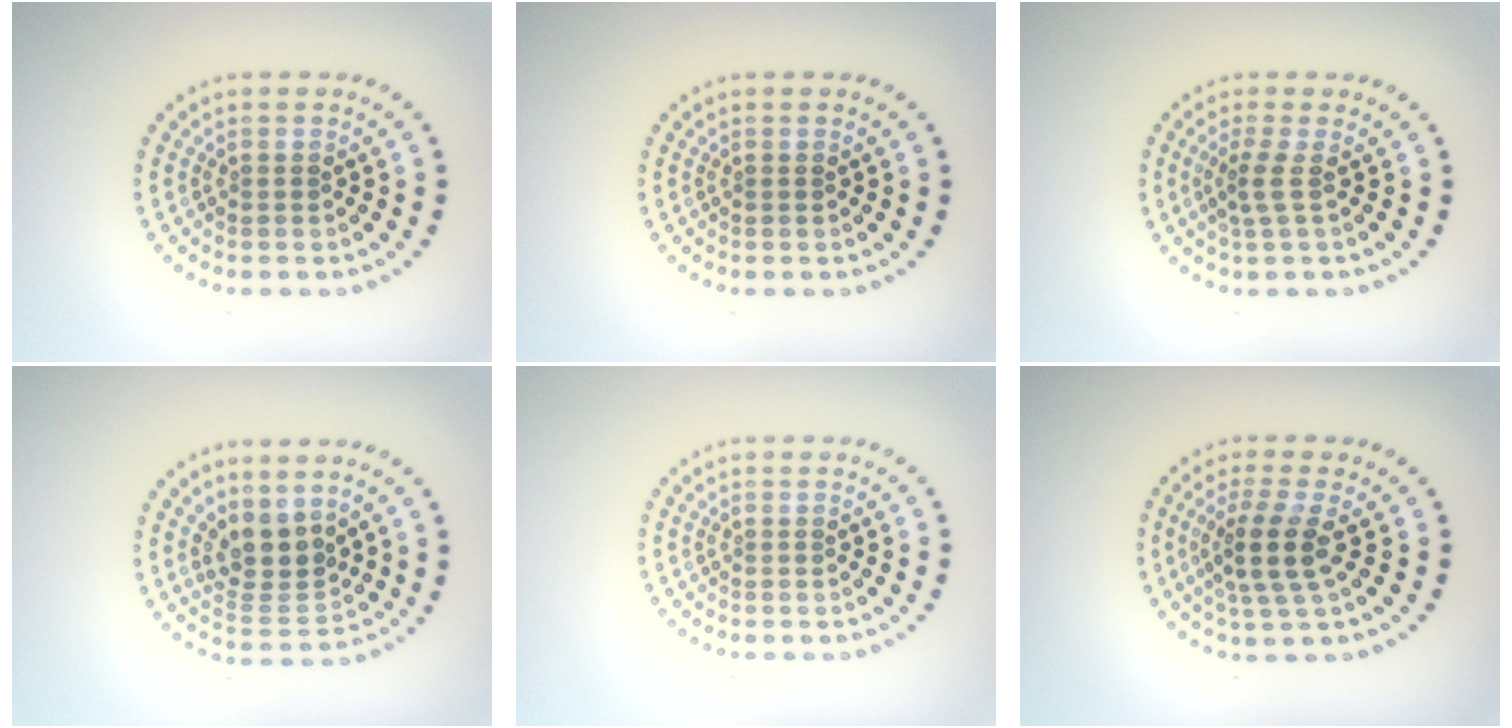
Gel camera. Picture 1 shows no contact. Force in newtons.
{"total": 0.0}
{"total": 1.9, "press": 1.3, "slide": 1.5}
{"total": 3.6, "press": 3.0, "slide": 2.0}
{"total": 0.0}
{"total": 3.5, "press": 2.7, "slide": 2.2}